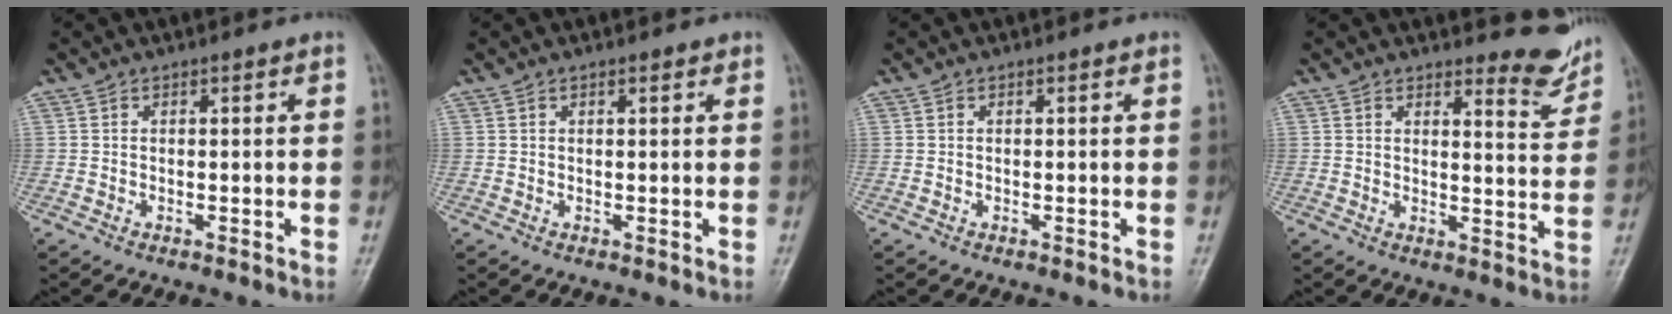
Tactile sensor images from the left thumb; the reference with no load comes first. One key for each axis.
{"total": 1.0, "fx": 0.6, "fy": 0.4, "fz": 0.7, "tx": -0.008, "ty": -0.001, "tz": 0.007}
{"total": 0.0}
{"total": 5.5, "fx": 5.3, "fy": 1.2, "fz": 1.2, "tx": -0.001, "ty": -0.060, "tz": 0.064}